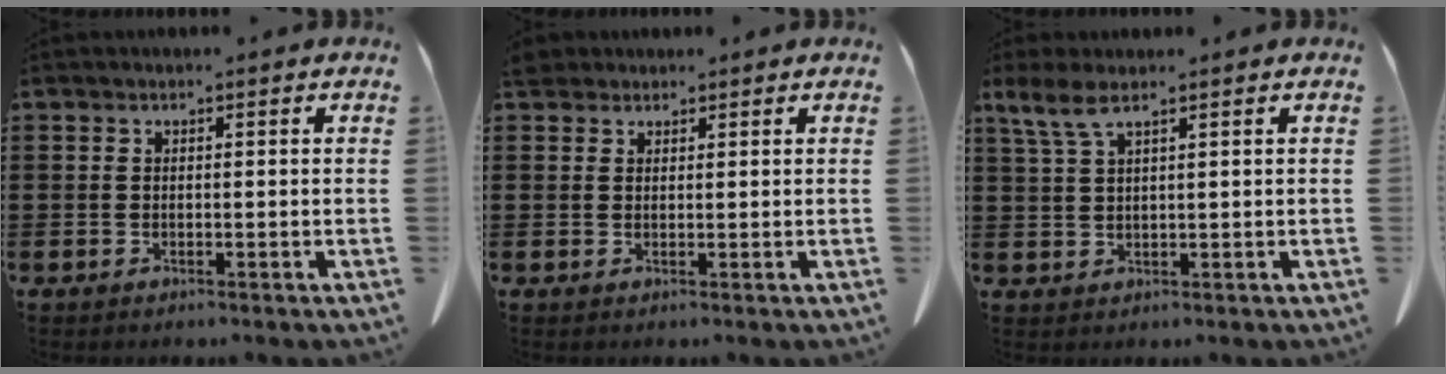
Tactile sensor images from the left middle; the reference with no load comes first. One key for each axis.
{"total": 2.1, "fx": 1.8, "fy": 1.0, "fz": 0.6, "tx": -0.018, "ty": 0.007, "tz": 0.036}
{"total": 3.7, "fx": 2.3, "fy": 0.8, "fz": 2.8, "tx": -0.069, "ty": 0.000, "tz": 0.039}